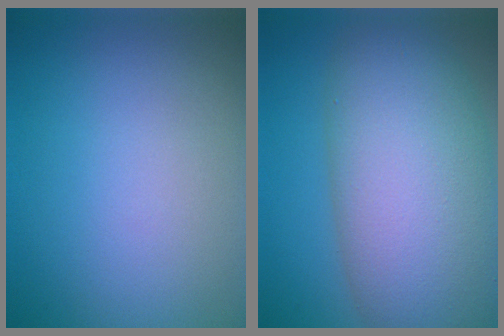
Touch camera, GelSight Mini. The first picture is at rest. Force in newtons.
{"total": 12.3, "press": 12.3, "slide": 0.5}